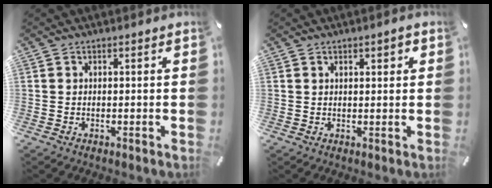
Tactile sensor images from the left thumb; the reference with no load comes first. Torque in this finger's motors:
{"motor_torque": [-0.07, -0.04, -0.04, 0.00, 0.00]}